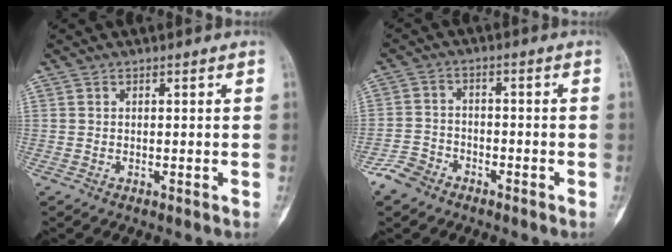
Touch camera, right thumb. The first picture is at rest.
{"total": 5.4, "force": [-3.9, 3.3, 1.5], "torque": [-0.026, 0.017, -0.081]}